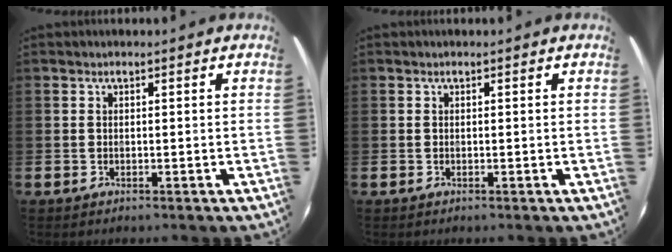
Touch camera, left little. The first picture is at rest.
{"total": 0.0}